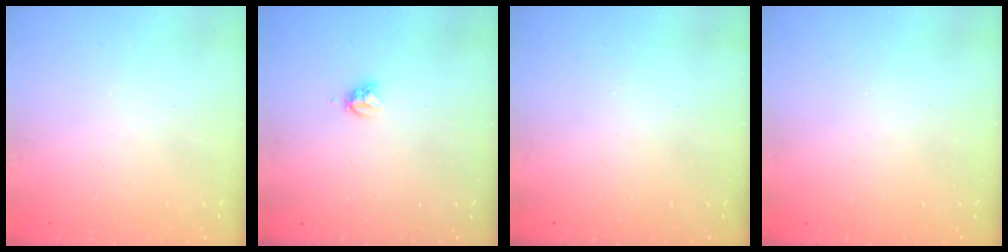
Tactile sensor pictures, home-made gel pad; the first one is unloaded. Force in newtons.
{"total": 3.9, "press": 3.9, "slide": 0.4}
{"total": 0.0}
{"total": 0.0}